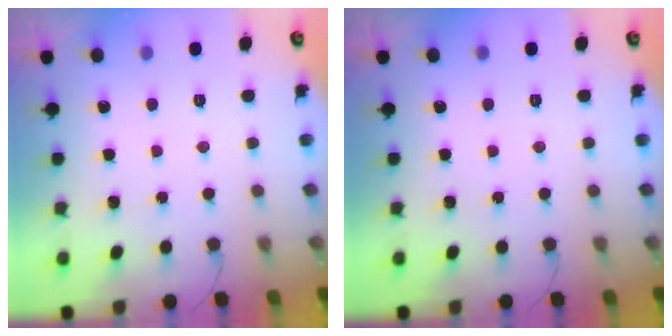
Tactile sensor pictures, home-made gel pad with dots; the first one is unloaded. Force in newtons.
{"total": 0.0}